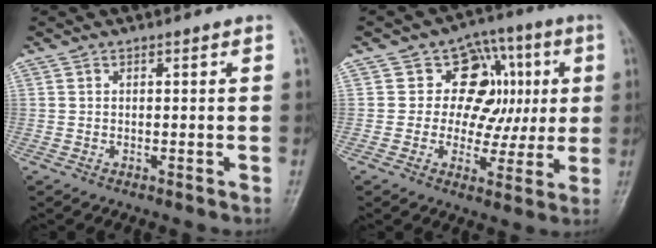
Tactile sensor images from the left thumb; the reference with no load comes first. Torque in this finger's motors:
{"motor_torque": [-0.35, 0.58, -0.12, 0.07, 0.02]}